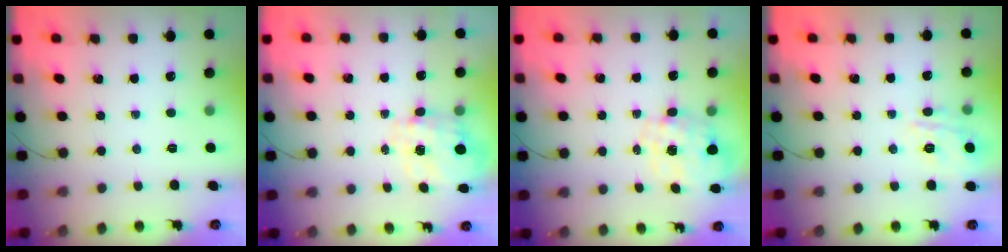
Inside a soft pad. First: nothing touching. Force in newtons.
{"total": 3.4, "press": 3.2, "slide": 1.1}
{"total": 2.1, "press": 1.8, "slide": 1.0}
{"total": 9.4, "press": 9.4, "slide": 0.6}